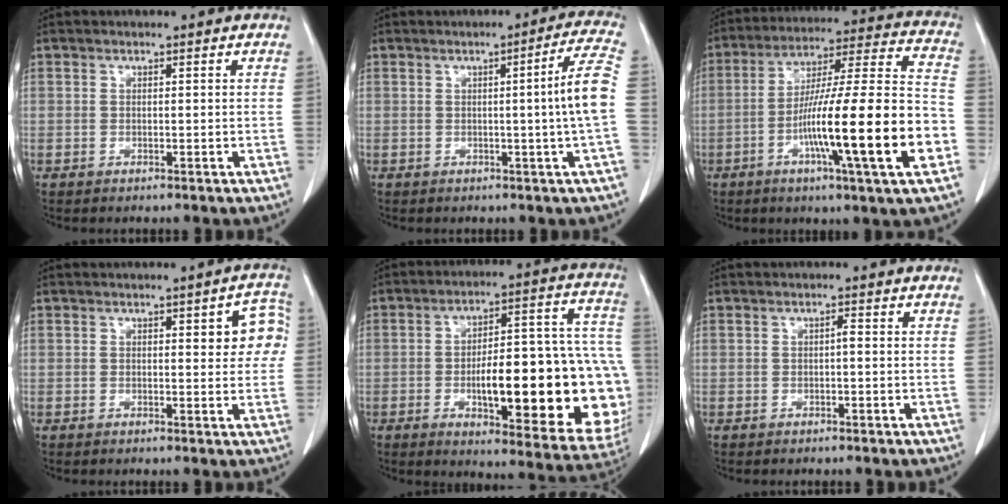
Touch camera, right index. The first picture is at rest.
{"total": 7.3, "force": [-0.4, -1.7, 7.1], "torque": [-0.093, 0.000, -0.006]}
{"total": 21.6, "force": [-6.7, 0.3, 20.5], "torque": [-0.316, -0.007, -0.110]}
{"total": 5.6, "force": [1.3, 1.8, 5.1], "torque": [-0.049, 0.016, 0.010]}
{"total": 27.7, "force": [-5.0, 6.8, 26.3], "torque": [-0.274, 0.023, -0.053]}
{"total": 0.8, "force": [-0.1, 0.2, 0.7], "torque": [-0.011, 0.003, -0.002]}